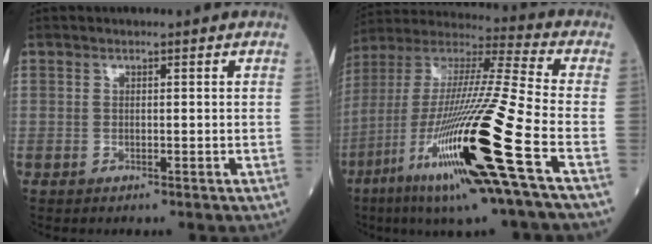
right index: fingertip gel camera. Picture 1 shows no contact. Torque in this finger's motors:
{"motor_torque": [1.11, -0.78, 1.05, 0.21]}